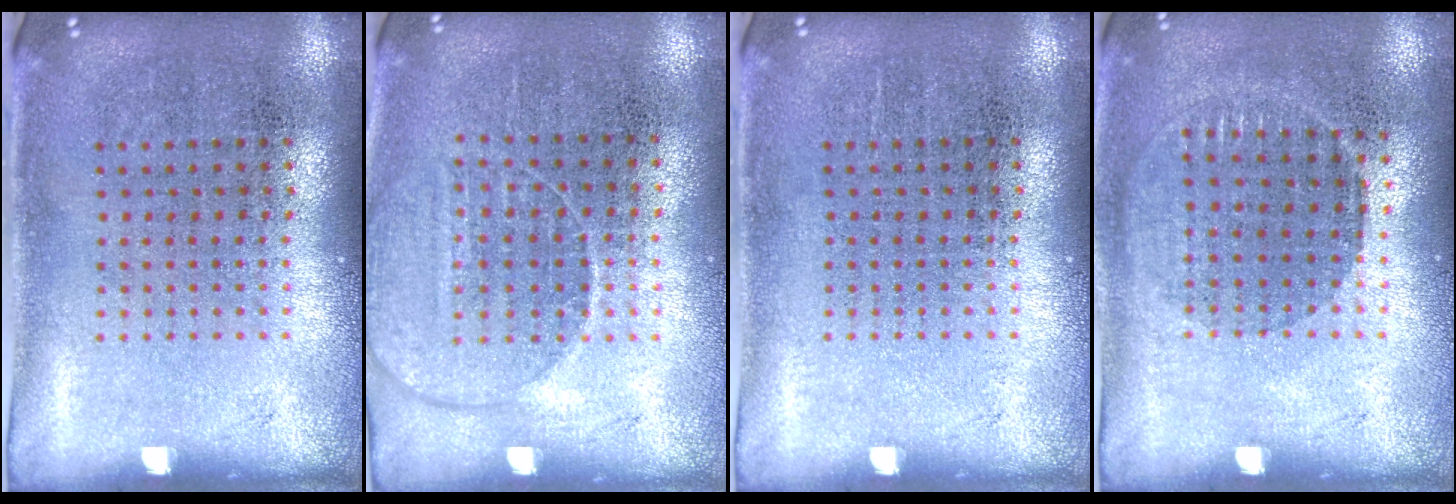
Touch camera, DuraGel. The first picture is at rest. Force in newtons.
{"total": 1.4, "press": 1.3, "slide": 0.5}
{"total": 0.0}
{"total": 0.9, "press": 0.8, "slide": 0.3}